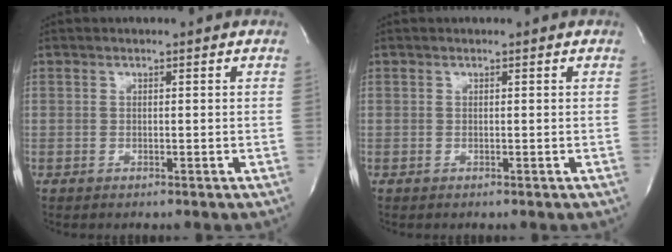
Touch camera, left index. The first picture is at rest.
{"total": 0.0}